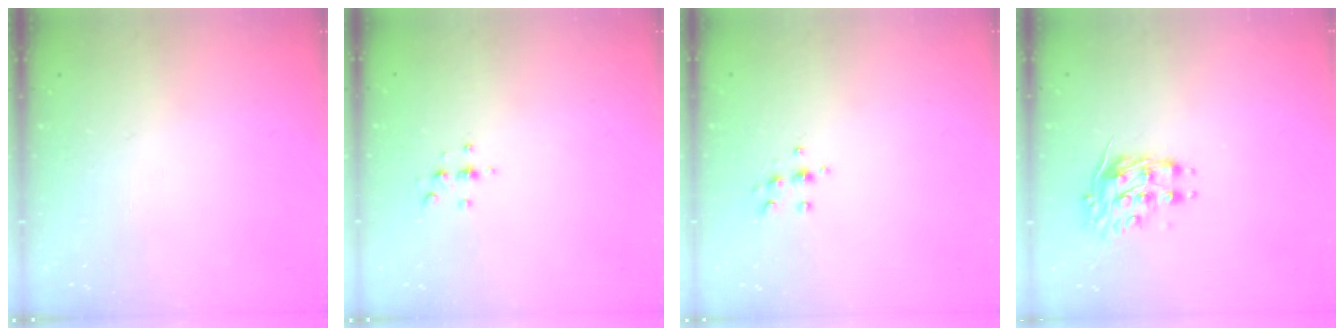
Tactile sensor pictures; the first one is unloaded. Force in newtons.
{"total": 2.1, "press": 2.1, "slide": 0.2}
{"total": 7.2, "press": 7.1, "slide": 0.7}
{"total": 9.2, "press": 9.2, "slide": 0.4}